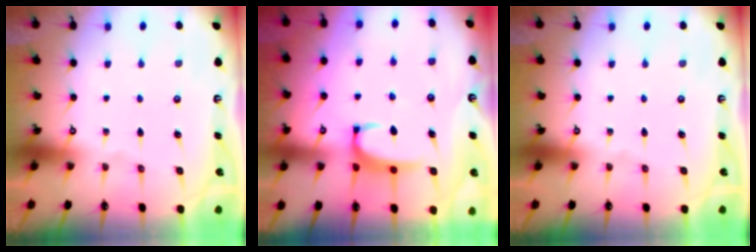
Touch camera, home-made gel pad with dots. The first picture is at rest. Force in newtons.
{"total": 2.1, "press": 2.0, "slide": 0.6}
{"total": 0.0}